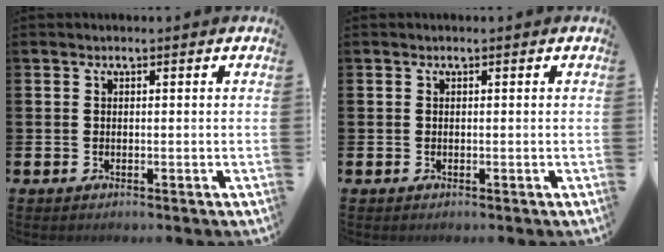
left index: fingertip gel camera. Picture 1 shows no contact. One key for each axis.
{"total": 0.0}